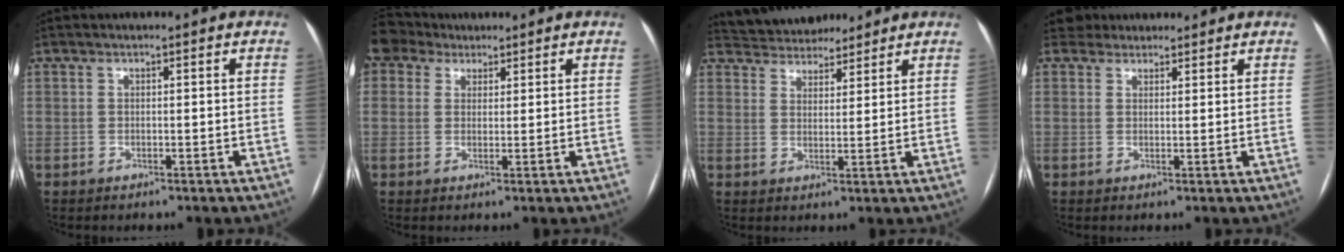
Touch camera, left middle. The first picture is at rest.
{"total": 4.0, "force": [3.3, 2.2, -0.2], "torque": [-0.004, 0.021, 0.064]}
{"total": 10.2, "force": [9.4, 3.4, 2.2], "torque": [-0.032, 0.021, 0.146]}
{"total": 4.1, "force": [3.7, 1.7, -0.1], "torque": [0.010, 0.021, 0.052]}